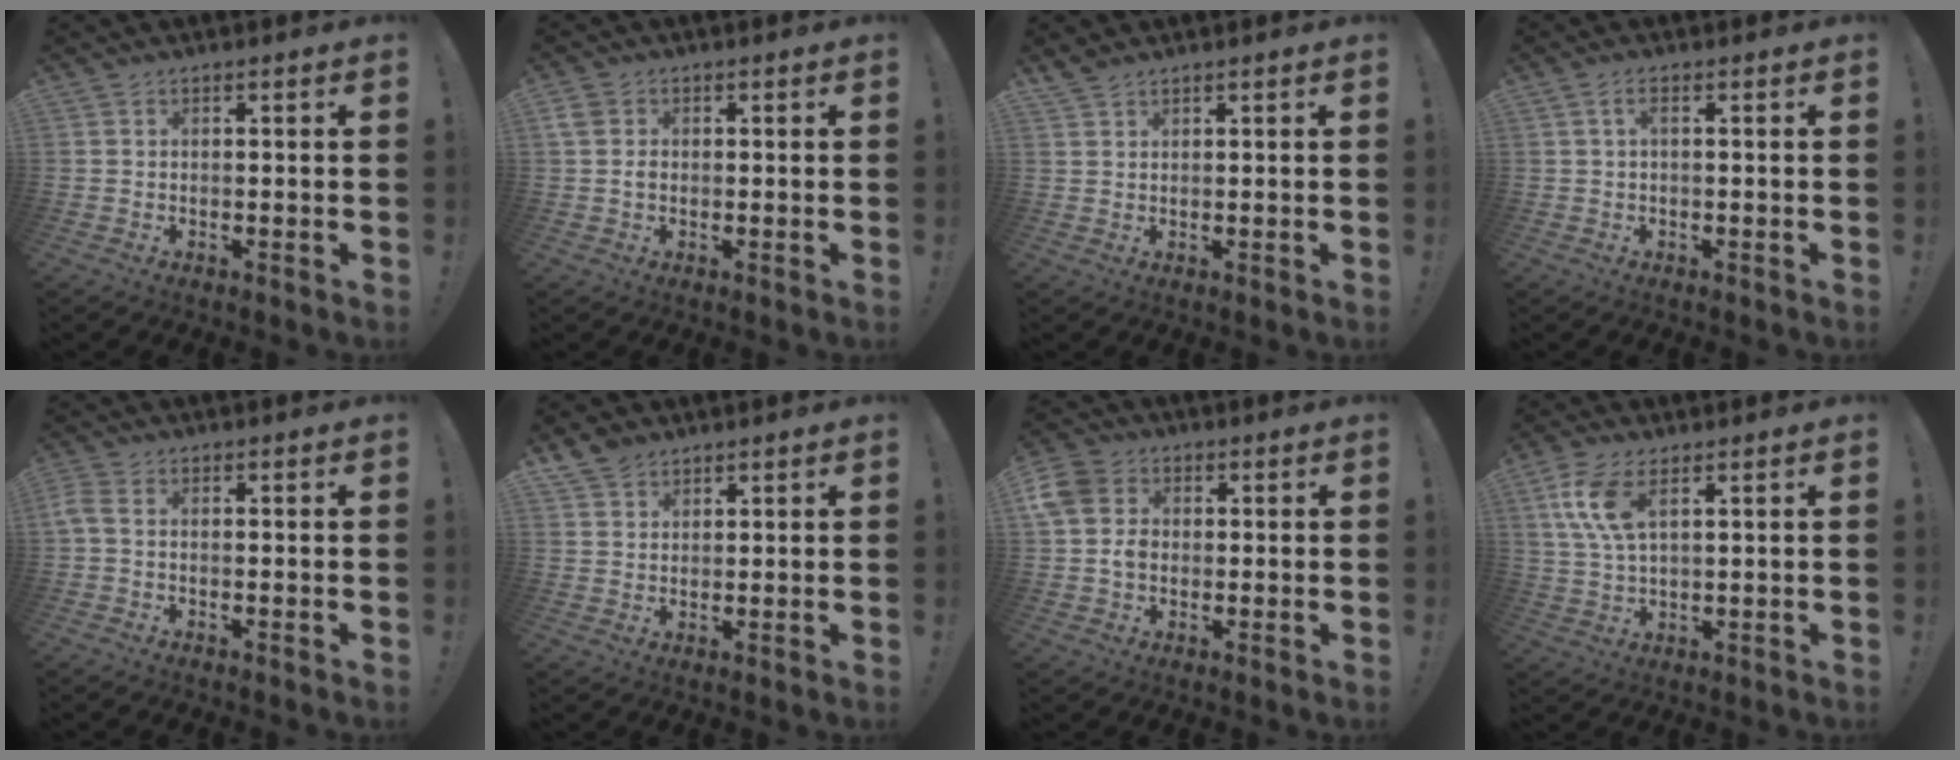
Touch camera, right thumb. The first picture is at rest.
{"total": 2.6, "force": [-0.2, 2.1, 1.5], "torque": [-0.035, 0.005, -0.006]}
{"total": 2.2, "force": [1.9, 0.7, 0.7], "torque": [-0.006, -0.013, 0.036]}
{"total": 2.1, "force": [0.1, 0.5, 2.0], "torque": [-0.040, 0.006, 0.000]}
{"total": 2.2, "force": [-0.1, 1.1, 1.9], "torque": [-0.034, 0.003, 0.000]}
{"total": 4.3, "force": [3.5, 2.4, 0.8], "torque": [-0.010, -0.020, 0.065]}
{"total": 7.6, "force": [-0.3, 6.4, 4.0], "torque": [-0.081, 0.004, -0.006]}
{"total": 9.7, "force": [4.2, 4.1, 7.7], "torque": [-0.164, -0.011, 0.075]}